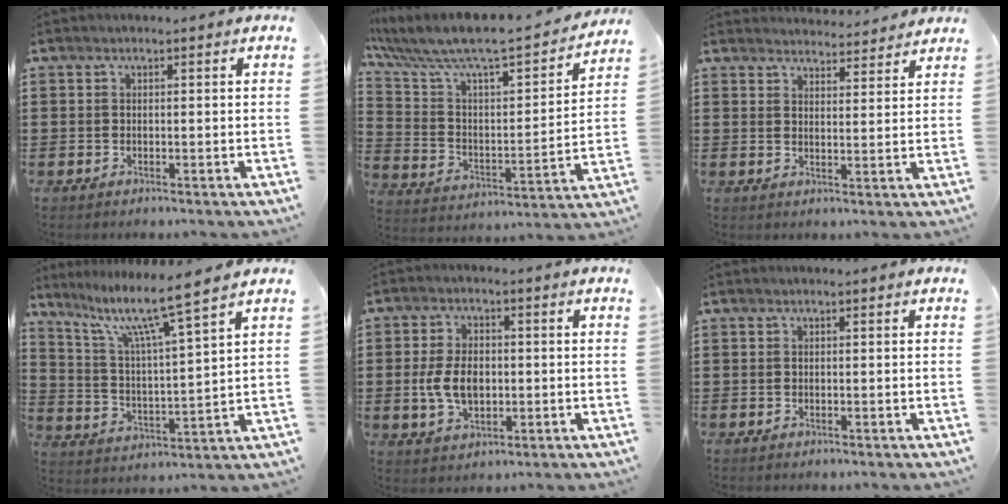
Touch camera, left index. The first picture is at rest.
{"total": 7.2, "force": [6.2, 1.4, 3.3], "torque": [-0.100, -0.059, 0.097]}
{"total": 3.6, "force": [3.6, 0.2, 0.1], "torque": [-0.004, -0.020, 0.064]}
{"total": 8.8, "force": [6.6, -0.1, 5.8], "torque": [-0.129, -0.045, 0.104]}
{"total": 6.8, "force": [-0.5, 4.2, 5.3], "torque": [-0.113, 0.001, -0.016]}
{"total": 0.0}